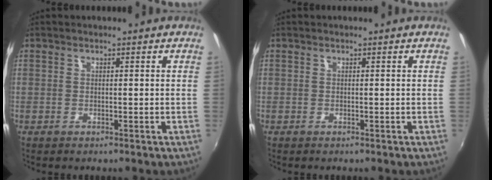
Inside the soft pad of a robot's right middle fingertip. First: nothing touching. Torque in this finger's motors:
{"motor_torque": [0.15, 0.04, 0.02, 0.00]}